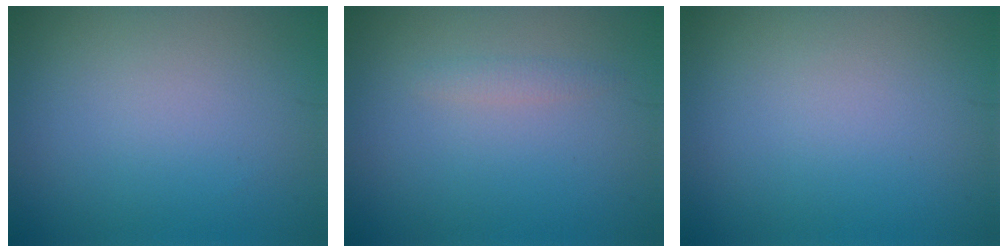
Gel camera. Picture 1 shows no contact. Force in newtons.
{"total": 0.9, "press": 0.9, "slide": 0.1}
{"total": 0.0}